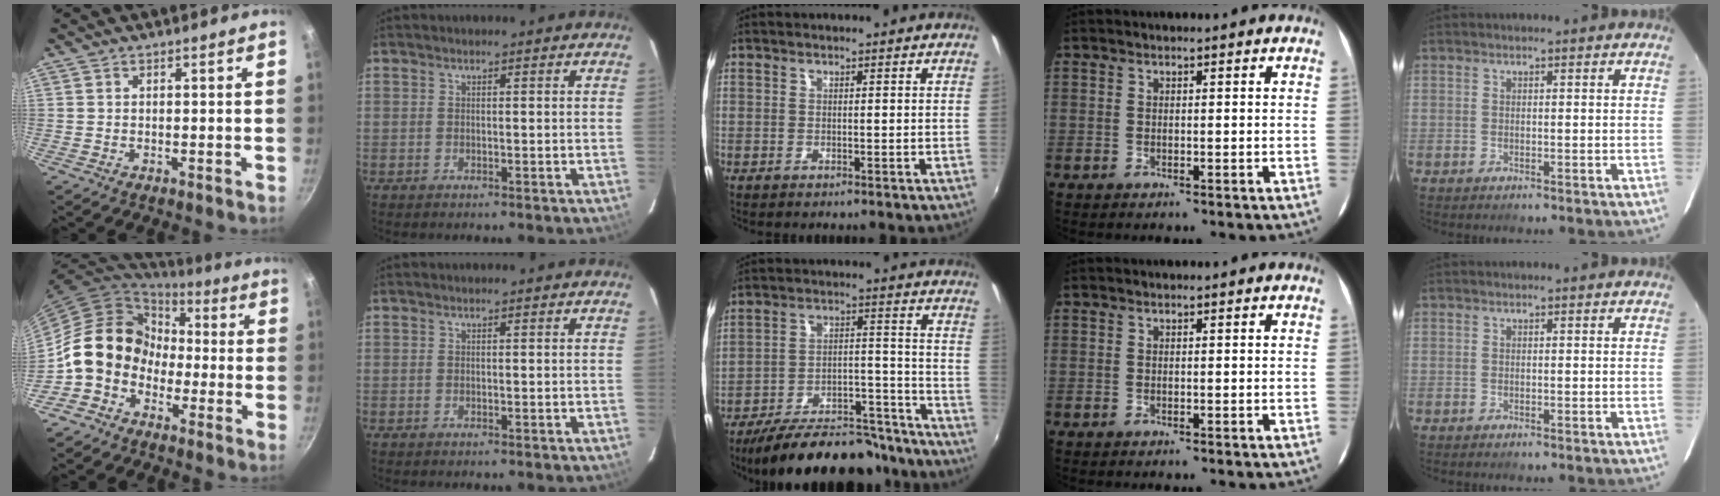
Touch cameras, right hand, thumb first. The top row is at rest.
{"thumb": {"total": 12.9, "force": [-3.3, 10.7, 6.5], "torque": [-0.067, 0.049, -0.077]}, "middle": {"total": 23.6, "force": [-20.5, 7.3, 9.1], "torque": [-0.163, 0.019, -0.272]}}